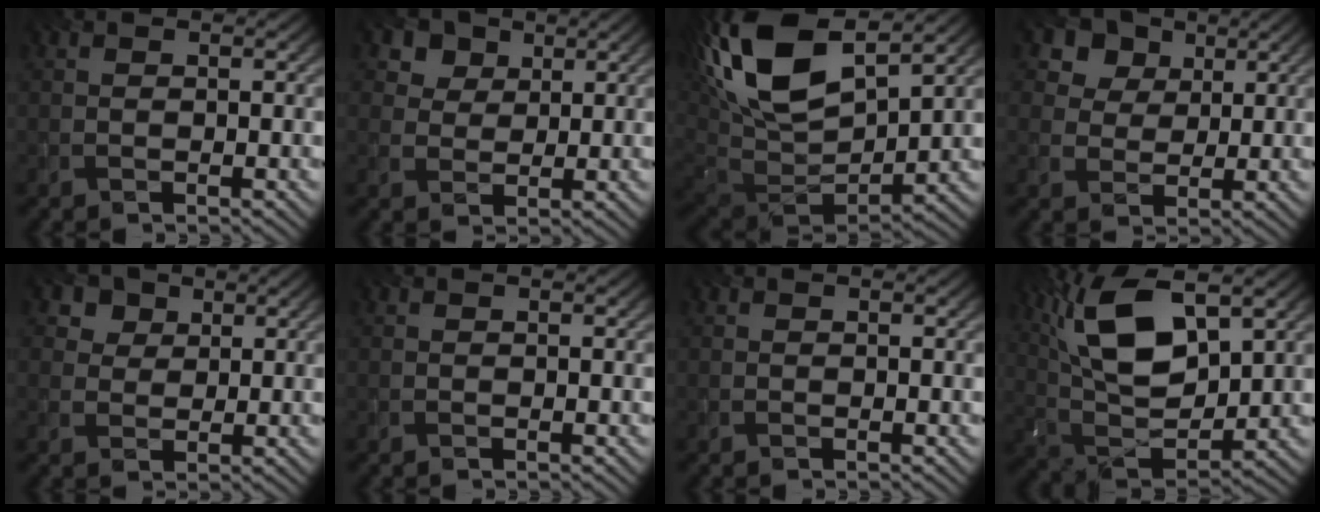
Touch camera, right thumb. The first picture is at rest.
{"total": 5.0, "force": [2.9, 3.5, 1.9], "torque": [-0.054, -0.014, 0.063]}
{"total": 18.9, "force": [7.9, 9.6, 14.3], "torque": [-0.334, 0.036, 0.144]}
{"total": 7.9, "force": [4.7, 5.5, 3.2], "torque": [-0.101, -0.006, 0.087]}
{"total": 4.3, "force": [2.5, 3.1, 1.6], "torque": [-0.046, -0.012, 0.052]}
{"total": 0.0}
{"total": 0.0}
{"total": 13.9, "force": [5.6, 6.1, 11.2], "torque": [-0.242, 0.008, 0.110]}